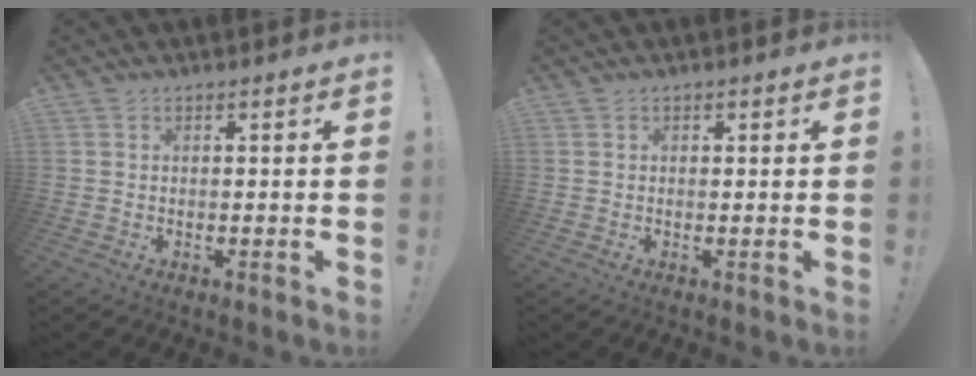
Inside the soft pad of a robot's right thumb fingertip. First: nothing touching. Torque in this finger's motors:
{"motor_torque": [0.03, 0.04, 0.05, 0.05, 0.00]}